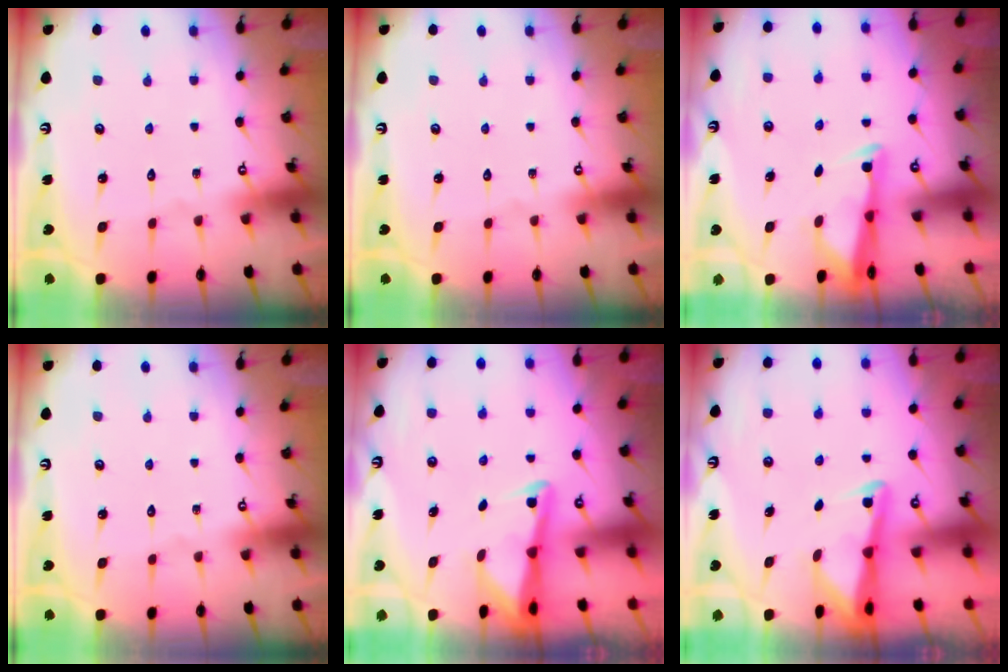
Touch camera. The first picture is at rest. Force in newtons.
{"total": 0.0}
{"total": 2.9, "press": 2.8, "slide": 0.7}
{"total": 0.0}
{"total": 3.0, "press": 3.0, "slide": 0.3}
{"total": 3.0, "press": 3.0, "slide": 0.3}